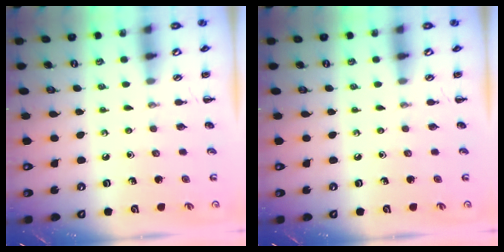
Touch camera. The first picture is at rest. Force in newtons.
{"total": 0.0}